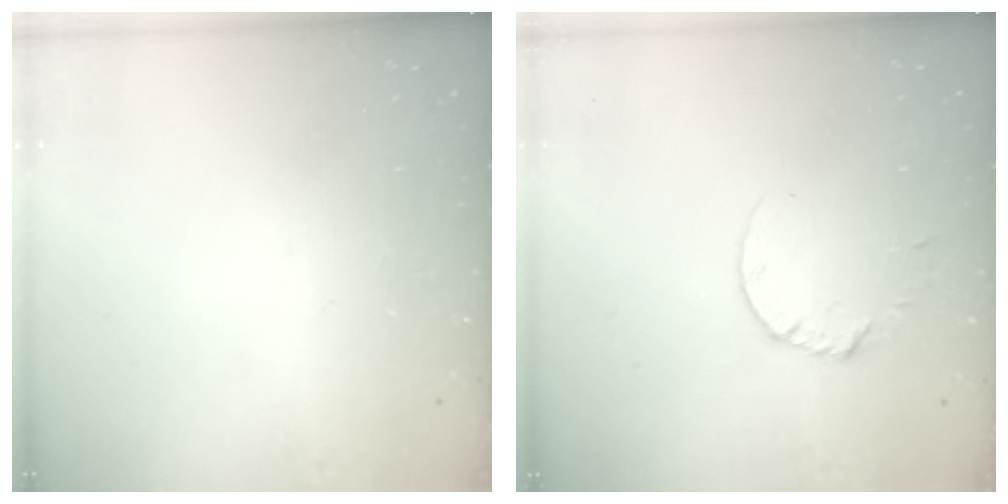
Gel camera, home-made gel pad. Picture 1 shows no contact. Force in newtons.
{"total": 1.8, "press": 1.7, "slide": 0.2}